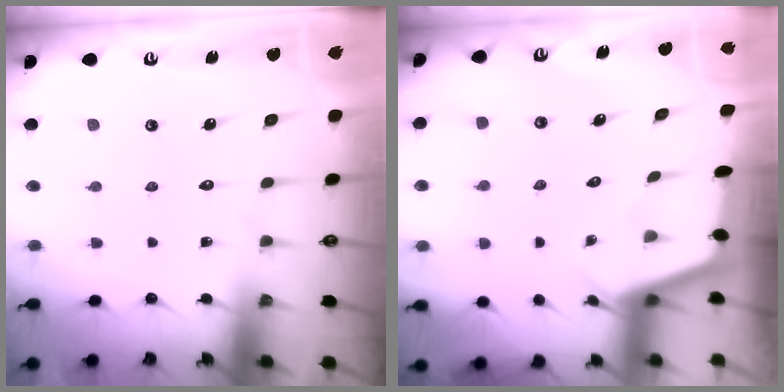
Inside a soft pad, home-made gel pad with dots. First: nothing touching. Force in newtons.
{"total": 2.5, "press": 2.5, "slide": 0.3}